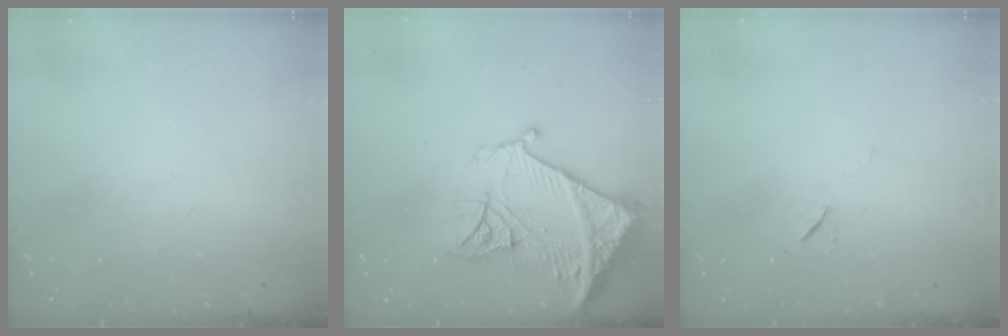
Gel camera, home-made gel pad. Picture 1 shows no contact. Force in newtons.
{"total": 19.3, "press": 19.2, "slide": 2.2}
{"total": 6.4, "press": 5.8, "slide": 2.5}